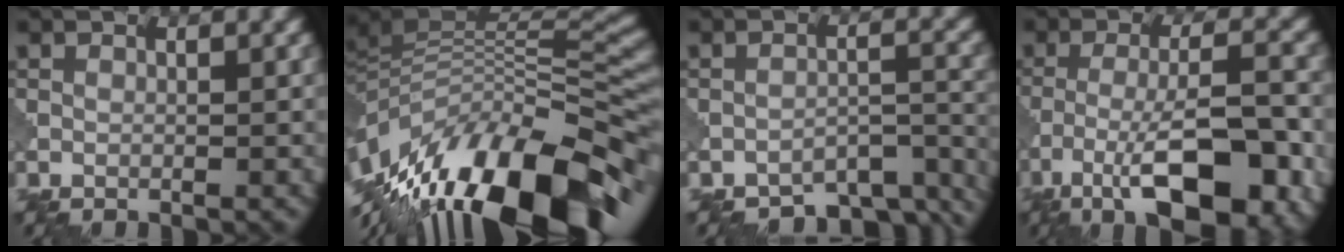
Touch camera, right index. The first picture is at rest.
{"total": 15.6, "force": [-7.4, 6.5, 12.1], "torque": [-0.215, 0.010, -0.122]}
{"total": 6.3, "force": [-5.8, 1.7, 1.9], "torque": [-0.023, -0.011, -0.074]}
{"total": 10.3, "force": [-5.2, 3.3, 8.2], "torque": [-0.138, 0.004, -0.082]}